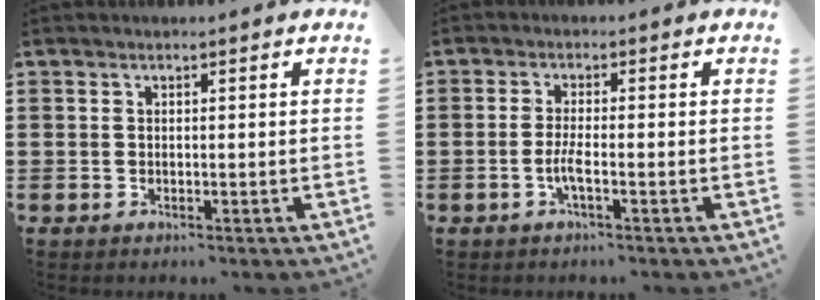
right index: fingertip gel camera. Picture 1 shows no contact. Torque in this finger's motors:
{"motor_torque": [0.68, 0.69, 0.05, 0.04]}